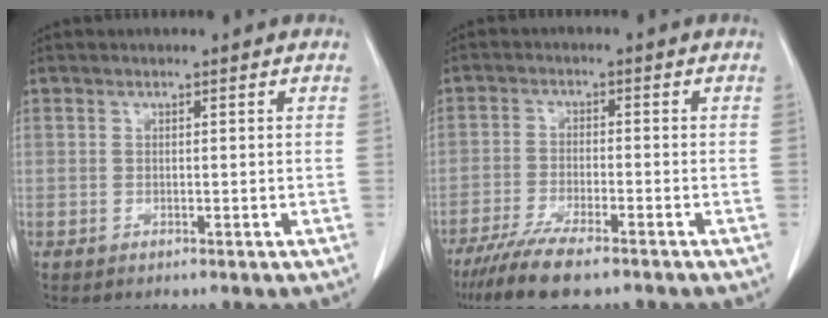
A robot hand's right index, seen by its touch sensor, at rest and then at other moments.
{"total": 9.3, "force": [-6.9, 1.9, 6.0], "torque": [-0.103, -0.021, -0.112]}